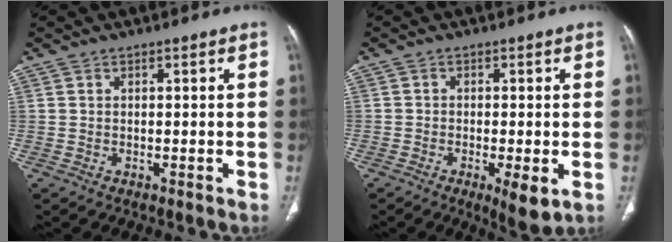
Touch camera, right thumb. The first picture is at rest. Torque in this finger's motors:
{"motor_torque": [3.87, 1.14, 1.33, -1.44, 0.57]}